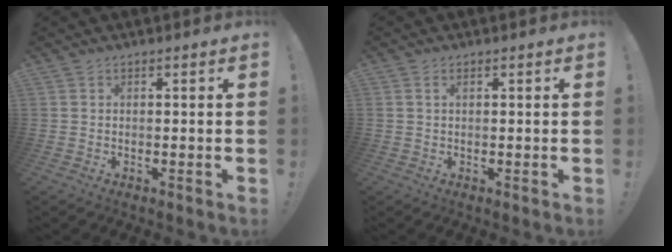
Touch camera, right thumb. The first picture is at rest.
{"total": 1.0, "force": [0.4, 0.4, 0.8], "torque": [-0.019, 0.003, 0.007]}